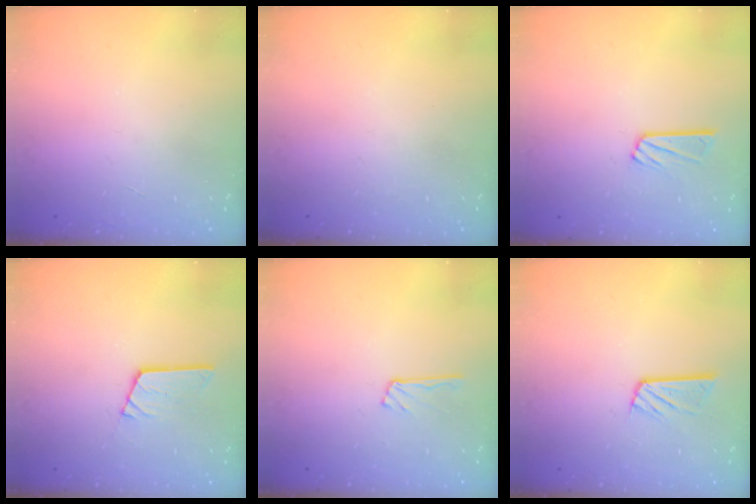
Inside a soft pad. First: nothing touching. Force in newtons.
{"total": 0.0}
{"total": 7.5, "press": 7.5, "slide": 0.6}
{"total": 4.3, "press": 4.3, "slide": 0.5}
{"total": 5.1, "press": 5.0, "slide": 0.5}
{"total": 7.7, "press": 7.7, "slide": 0.6}